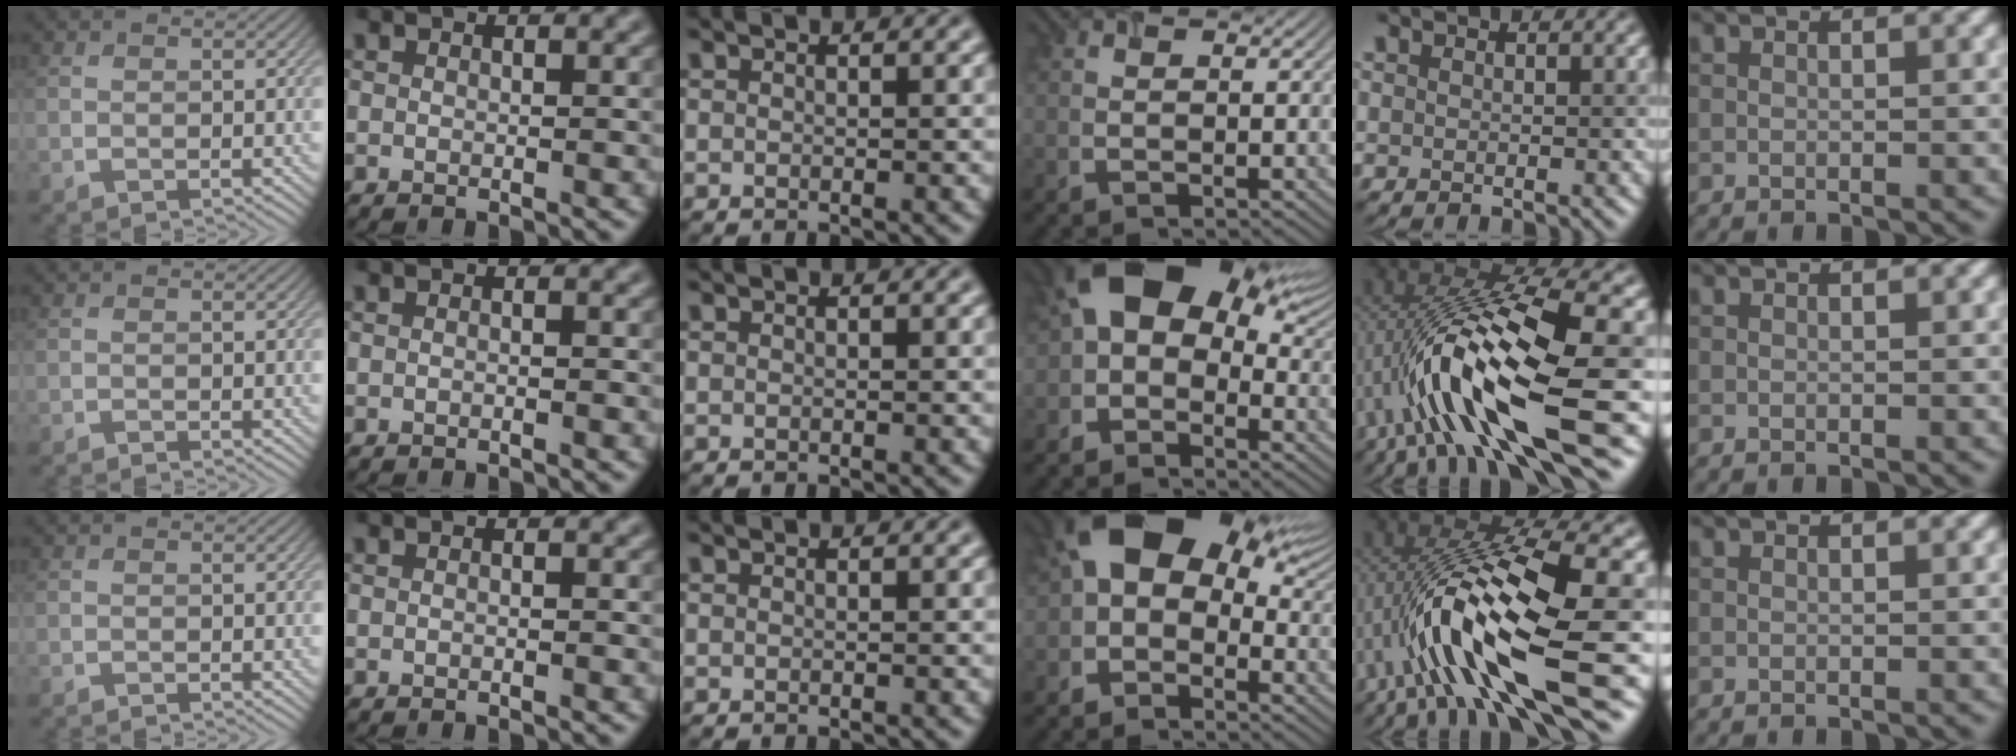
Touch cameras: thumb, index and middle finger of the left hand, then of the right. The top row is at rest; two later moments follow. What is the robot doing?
{"motion": "open", "object": "airpods case & airpods"}